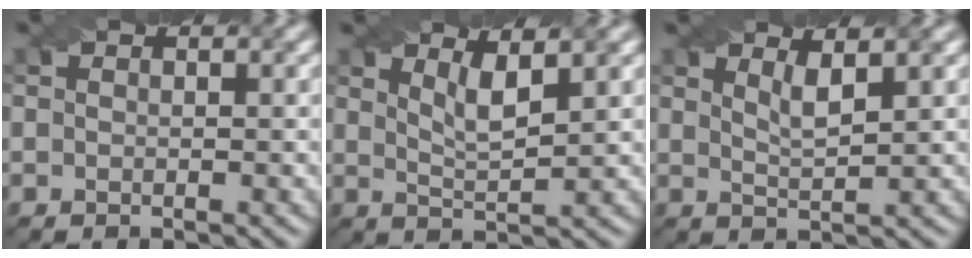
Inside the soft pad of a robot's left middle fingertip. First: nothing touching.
{"total": 2.8, "force": [1.8, 0.6, 2.1], "torque": [-0.033, -0.002, 0.031]}
{"total": 2.1, "force": [1.3, 0.4, 1.5], "torque": [-0.023, -0.003, 0.024]}